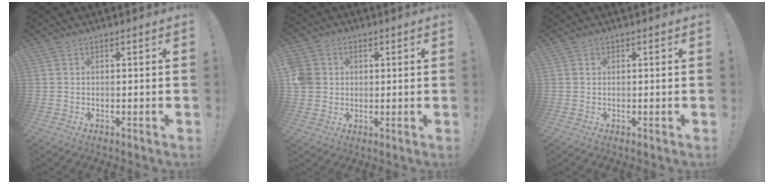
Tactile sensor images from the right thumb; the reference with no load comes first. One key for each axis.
{"total": 6.5, "fx": 1.0, "fy": 6.1, "fz": 2.2, "tx": -0.049, "ty": 0.003, "tz": 0.021}
{"total": 0.7, "fx": 0.4, "fy": 0.6, "fz": 0.0, "tx": 0.005, "ty": -0.001, "tz": 0.006}